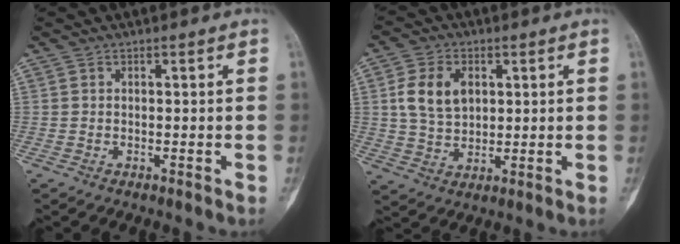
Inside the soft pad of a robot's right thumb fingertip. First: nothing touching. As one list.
[{"total": 9.0, "force": [2.3, 6.3, 6.0], "torque": [-0.102, -0.004, 0.045]}]